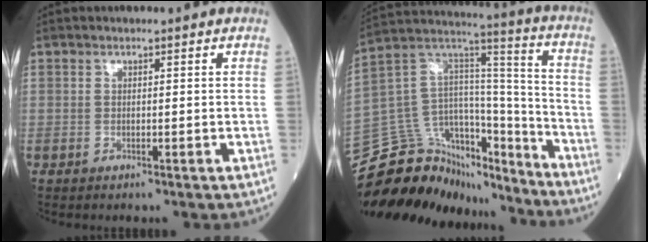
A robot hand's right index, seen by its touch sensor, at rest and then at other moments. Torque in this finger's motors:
{"motor_torque": [1.23, -0.91, 0.25, 0.02]}